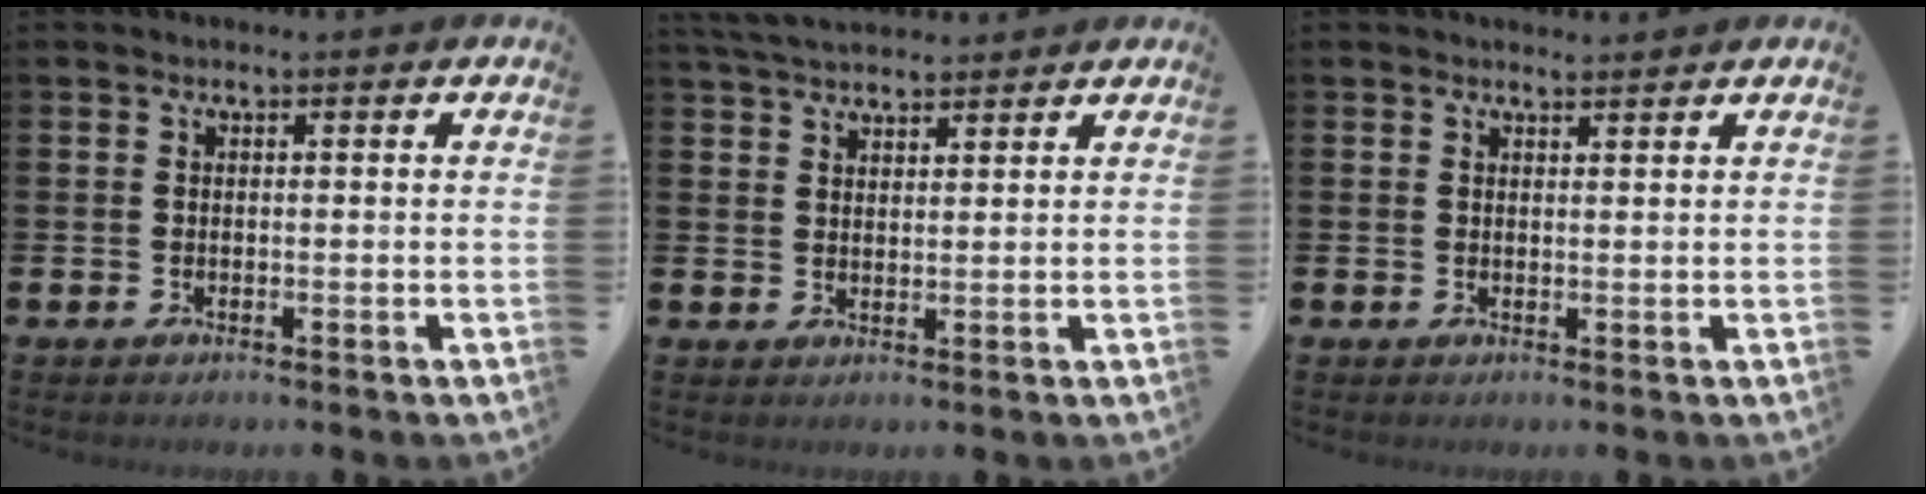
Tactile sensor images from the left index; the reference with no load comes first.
{"total": 4.2, "force": [4.0, 0.9, 0.9], "torque": [-0.027, -0.012, 0.076]}
{"total": 1.4, "force": [1.4, 0.0, 0.0], "torque": [0.007, -0.008, 0.024]}